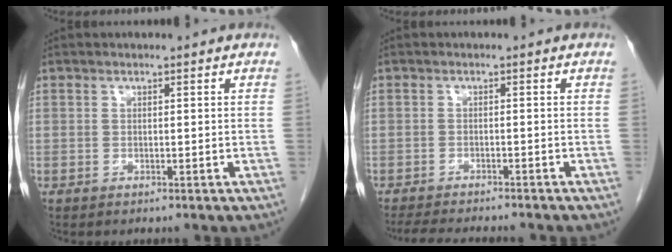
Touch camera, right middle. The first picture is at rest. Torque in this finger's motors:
{"motor_torque": [0.51, -0.38, 0.02, 0.01]}